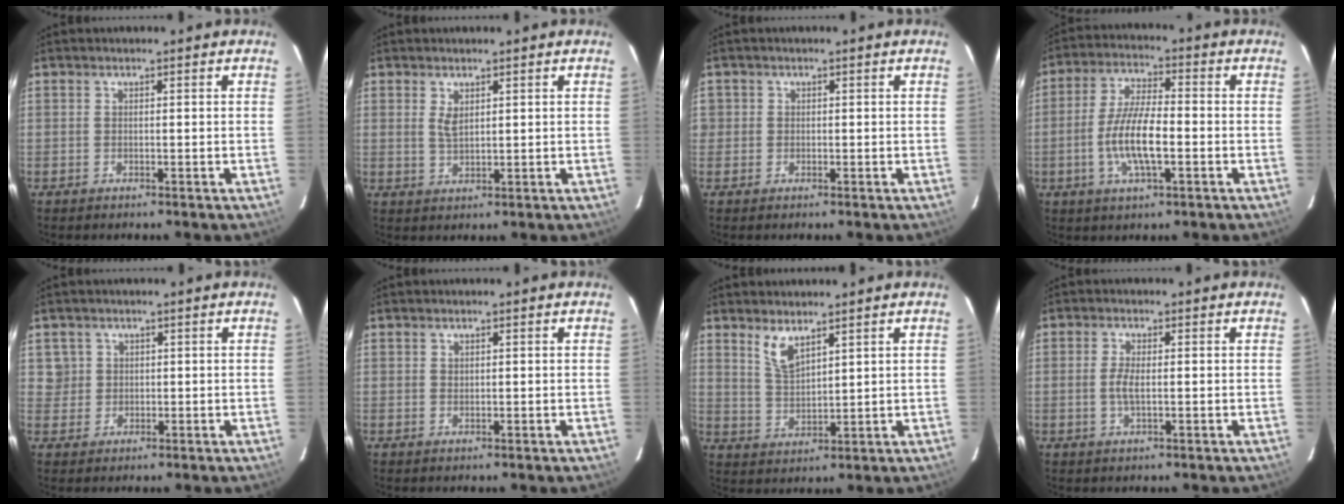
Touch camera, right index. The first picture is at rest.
{"total": 2.5, "force": [1.1, 1.2, 1.9], "torque": [-0.035, 0.000, 0.020]}
{"total": 1.3, "force": [0.0, 1.3, 0.0], "torque": [0.006, 0.007, -0.001]}
{"total": 10.0, "force": [-2.5, 2.8, 9.3], "torque": [-0.186, 0.000, -0.048]}
{"total": 3.0, "force": [1.0, 2.8, -0.1], "torque": [0.022, 0.019, 0.018]}
{"total": 0.8, "force": [0.7, 0.2, 0.2], "torque": [-0.005, 0.000, 0.012]}
{"total": 5.0, "force": [3.6, 1.6, 3.1], "torque": [-0.060, -0.003, 0.076]}
{"total": 2.8, "force": [-0.1, 0.7, 2.7], "torque": [-0.054, -0.002, -0.004]}